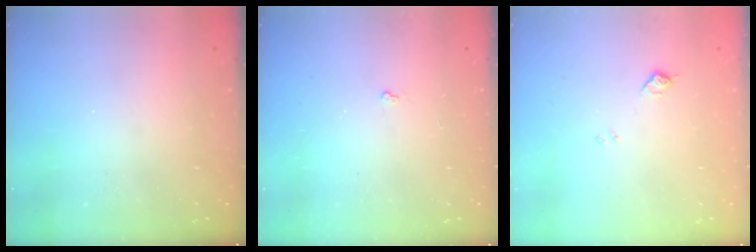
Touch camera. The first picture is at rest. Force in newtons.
{"total": 1.8, "press": 1.8, "slide": 0.3}
{"total": 6.3, "press": 6.3, "slide": 0.7}